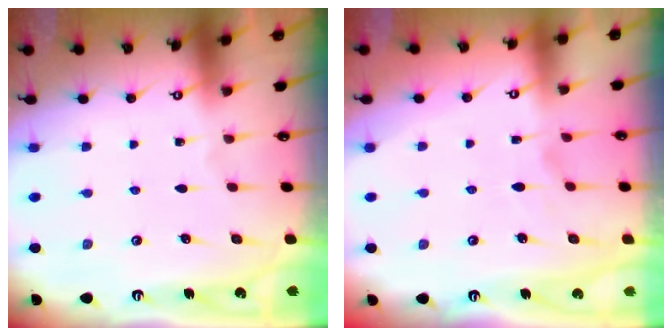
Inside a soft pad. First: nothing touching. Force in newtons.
{"total": 1.4, "press": 0.9, "slide": 1.1}